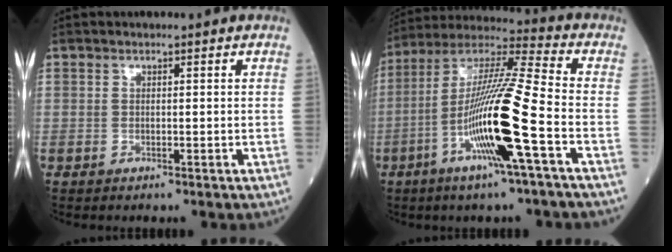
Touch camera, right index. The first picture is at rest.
{"total": 17.3, "force": [-5.5, -0.4, 16.4], "torque": [-0.322, -0.009, -0.110]}